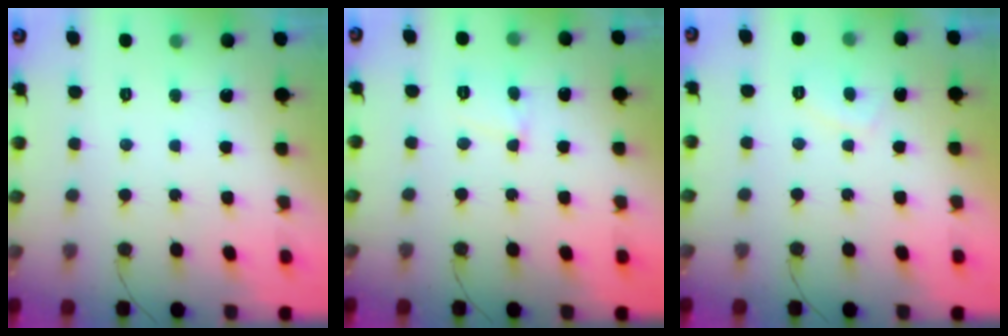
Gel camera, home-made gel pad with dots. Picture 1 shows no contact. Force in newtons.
{"total": 4.2, "press": 4.2, "slide": 0.3}
{"total": 2.9, "press": 2.8, "slide": 0.7}